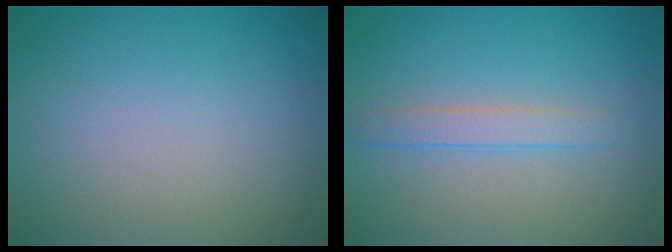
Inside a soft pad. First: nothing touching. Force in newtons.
{"total": 1.8, "press": 1.7, "slide": 0.2}